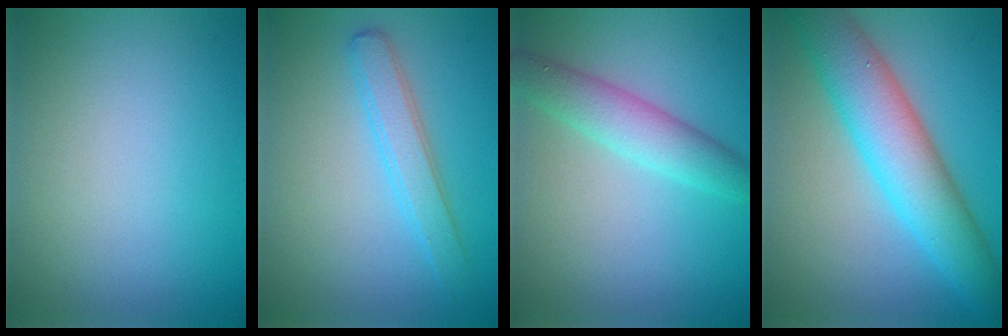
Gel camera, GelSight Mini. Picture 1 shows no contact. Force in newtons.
{"total": 2.8, "press": 2.8, "slide": 0.1}
{"total": 3.8, "press": 3.8, "slide": 0.1}
{"total": 7.1, "press": 7.1, "slide": 0.4}